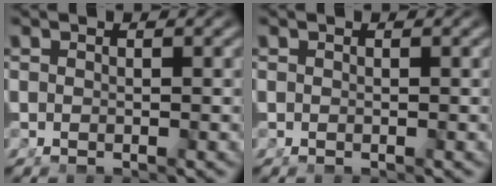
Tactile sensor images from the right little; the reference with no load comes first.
{"total": 0.0}